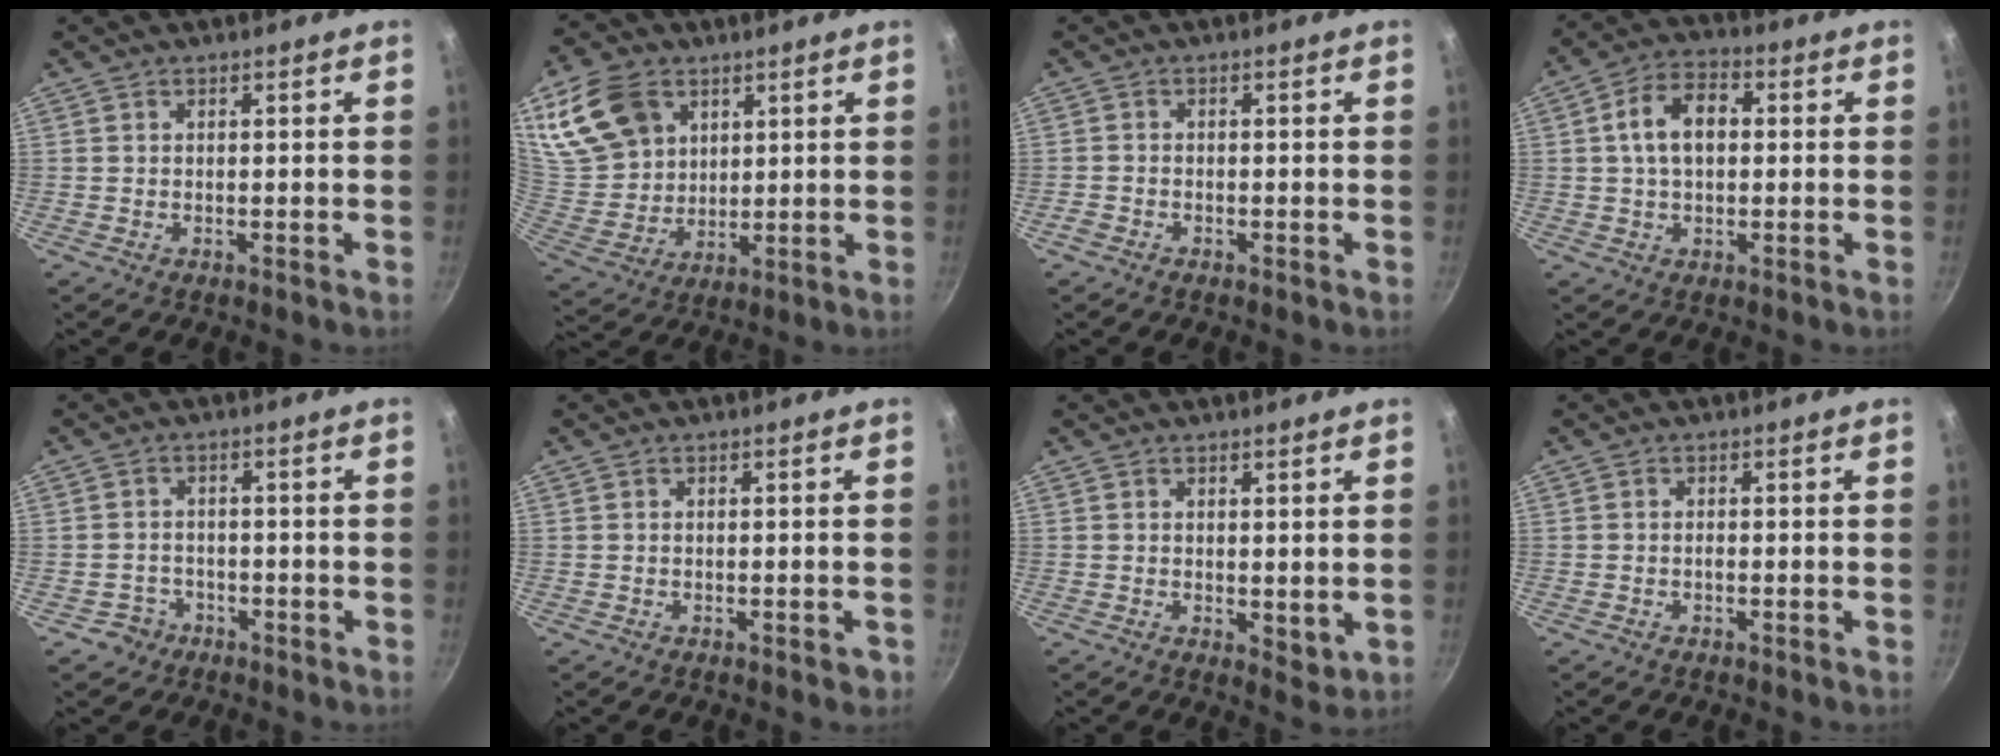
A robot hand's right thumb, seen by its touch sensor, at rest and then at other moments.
{"total": 16.5, "force": [7.3, 12.2, 8.3], "torque": [-0.152, -0.020, 0.155]}
{"total": 1.4, "force": [-1.2, 0.7, 0.5], "torque": [-0.020, 0.009, -0.027]}
{"total": 9.0, "force": [1.0, 5.7, 6.8], "torque": [-0.101, 0.021, 0.008]}
{"total": 3.4, "force": [-1.8, 2.8, 0.4], "torque": [0.005, 0.023, -0.027]}
{"total": 1.3, "force": [-0.6, 0.6, 1.0], "torque": [-0.011, 0.004, -0.004]}
{"total": 3.3, "force": [0.9, 1.8, 2.7], "torque": [-0.036, -0.012, 0.016]}
{"total": 0.6, "force": [-0.3, 0.3, 0.5], "torque": [-0.007, 0.004, -0.008]}